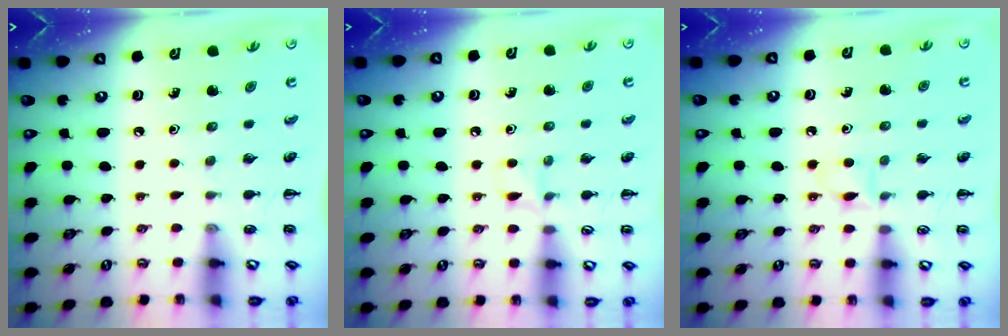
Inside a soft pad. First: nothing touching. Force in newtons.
{"total": 4.5, "press": 4.2, "slide": 1.5}
{"total": 4.1, "press": 3.8, "slide": 1.4}